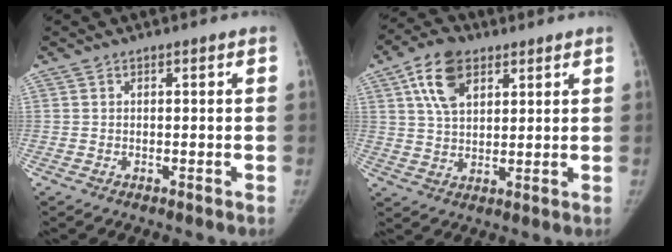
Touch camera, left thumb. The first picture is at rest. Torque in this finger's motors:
{"motor_torque": [-0.10, 0.10, 1.57, -0.80, 0.30]}